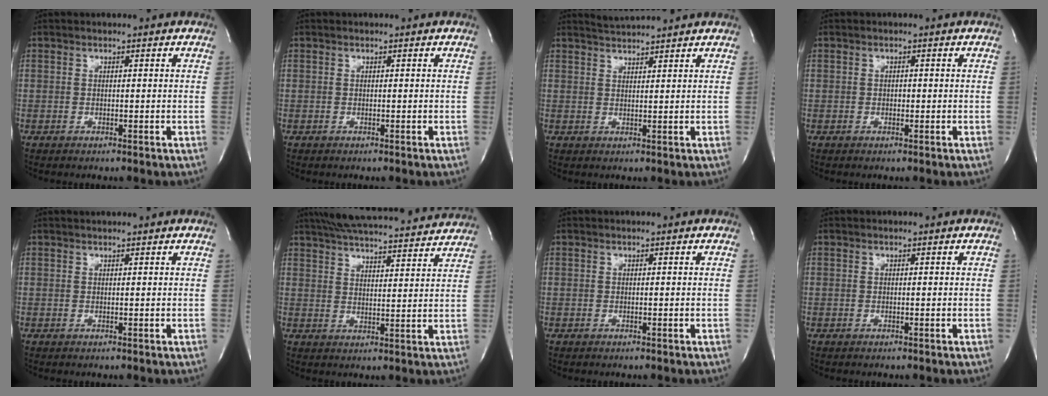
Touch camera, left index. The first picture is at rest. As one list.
[{"total": 0.0}, {"total": 3.6, "force": [3.5, -0.8, 0.4], "torque": [-0.010, 0.010, 0.061]}, {"total": 0.7, "force": [-0.2, 0.5, 0.4], "torque": [-0.008, -0.001, -0.005]}, {"total": 1.9, "force": [1.7, 0.0, 0.7], "torque": [-0.009, 0.015, 0.026]}, {"total": 21.4, "force": [19.8, 2.6, 7.9], "torque": [-0.135, 0.015, 0.265]}, {"total": 0.0}, {"total": 0.0}]